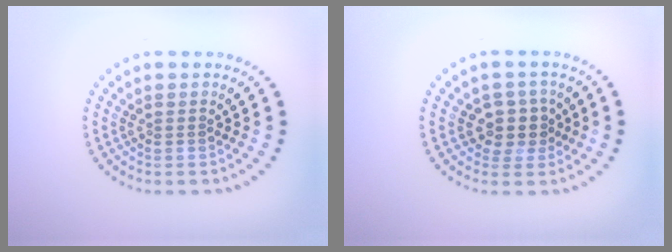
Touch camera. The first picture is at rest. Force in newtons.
{"total": 2.7, "press": 2.3, "slide": 1.3}